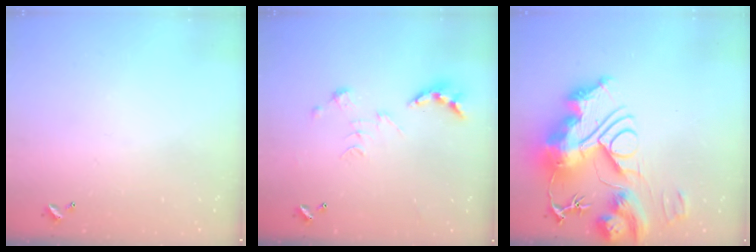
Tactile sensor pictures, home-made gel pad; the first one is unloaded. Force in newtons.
{"total": 0.8, "press": 0.8, "slide": 0.3}
{"total": 0.5, "press": 0.5, "slide": 0.0}